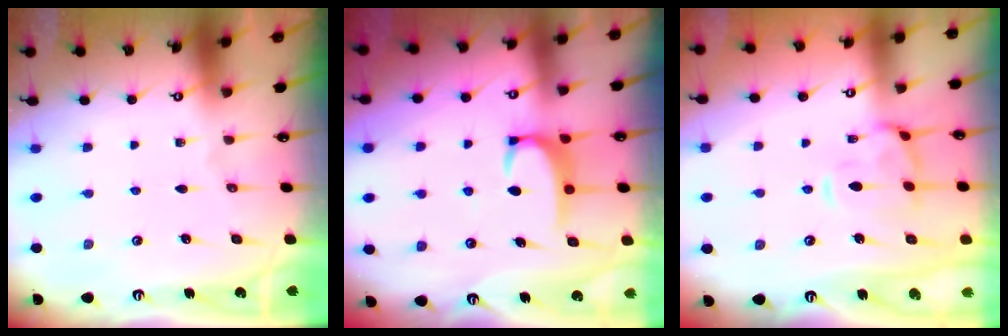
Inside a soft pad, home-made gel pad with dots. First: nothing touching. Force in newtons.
{"total": 3.0, "press": 3.0, "slide": 0.3}
{"total": 4.7, "press": 4.4, "slide": 1.4}